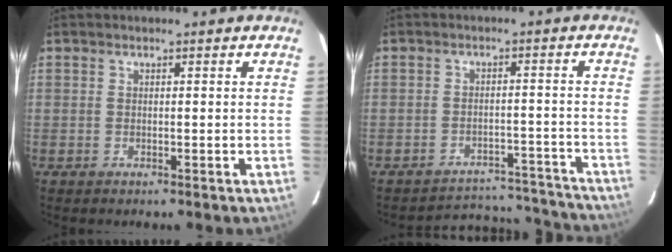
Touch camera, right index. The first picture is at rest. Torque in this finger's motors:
{"motor_torque": [-1.19, -0.95, -1.05, -0.21]}